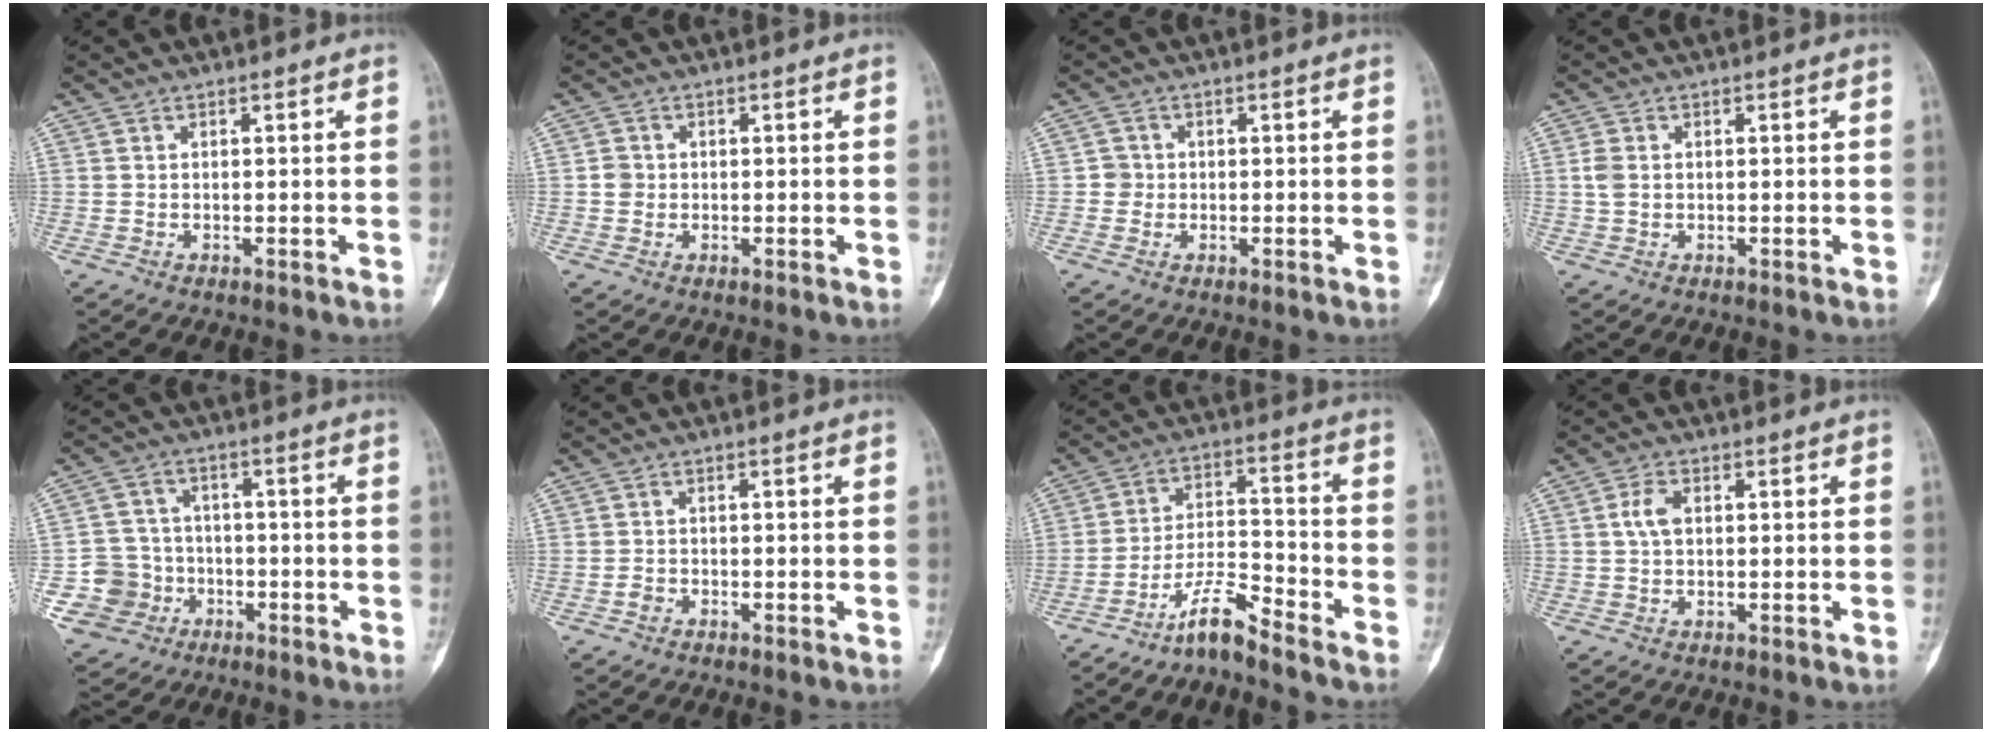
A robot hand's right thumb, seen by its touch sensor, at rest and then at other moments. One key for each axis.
{"total": 1.8, "fx": -0.1, "fy": 1.7, "fz": 0.6, "tx": -0.002, "ty": 0.005, "tz": -0.002}
{"total": 1.9, "fx": -0.2, "fy": 1.9, "fz": 0.2, "tx": 0.010, "ty": 0.008, "tz": -0.008}
{"total": 2.2, "fx": 0.1, "fy": 1.6, "fz": 1.5, "tx": -0.041, "ty": 0.002, "tz": 0.002}
{"total": 9.6, "fx": -3.1, "fy": 8.9, "fz": 1.8, "tx": -0.016, "ty": 0.027, "tz": -0.046}
{"total": 1.2, "fx": -0.7, "fy": 0.9, "fz": 0.4, "tx": -0.009, "ty": 0.004, "tz": -0.016}
{"total": 7.3, "fx": -6.3, "fy": 0.5, "fz": 3.7, "tx": -0.067, "ty": 0.059, "tz": -0.121}
{"total": 3.4, "fx": 0.5, "fy": 2.1, "fz": 2.6, "tx": -0.055, "ty": 0.005, "tz": 0.008}